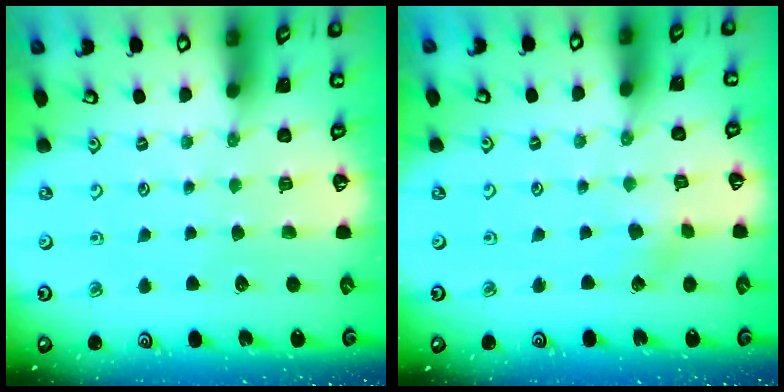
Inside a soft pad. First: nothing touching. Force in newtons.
{"total": 2.9, "press": 2.8, "slide": 0.3}